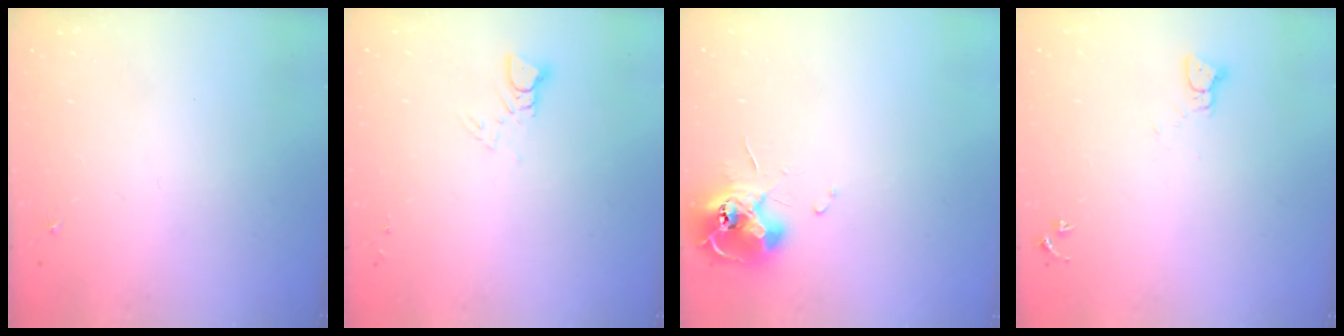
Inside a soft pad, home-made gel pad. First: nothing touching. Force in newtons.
{"total": 2.9, "press": 2.9, "slide": 0.2}
{"total": 11.7, "press": 11.7, "slide": 0.9}
{"total": 2.2, "press": 2.2, "slide": 0.2}